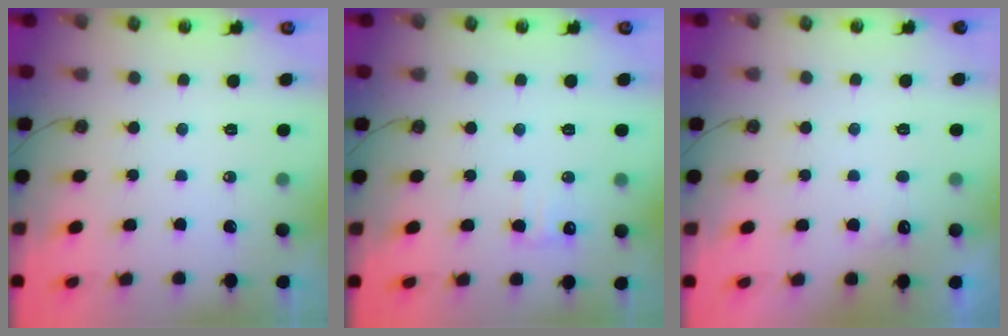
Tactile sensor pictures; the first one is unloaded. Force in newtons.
{"total": 7.1, "press": 7.0, "slide": 1.2}
{"total": 4.4, "press": 4.2, "slide": 1.1}